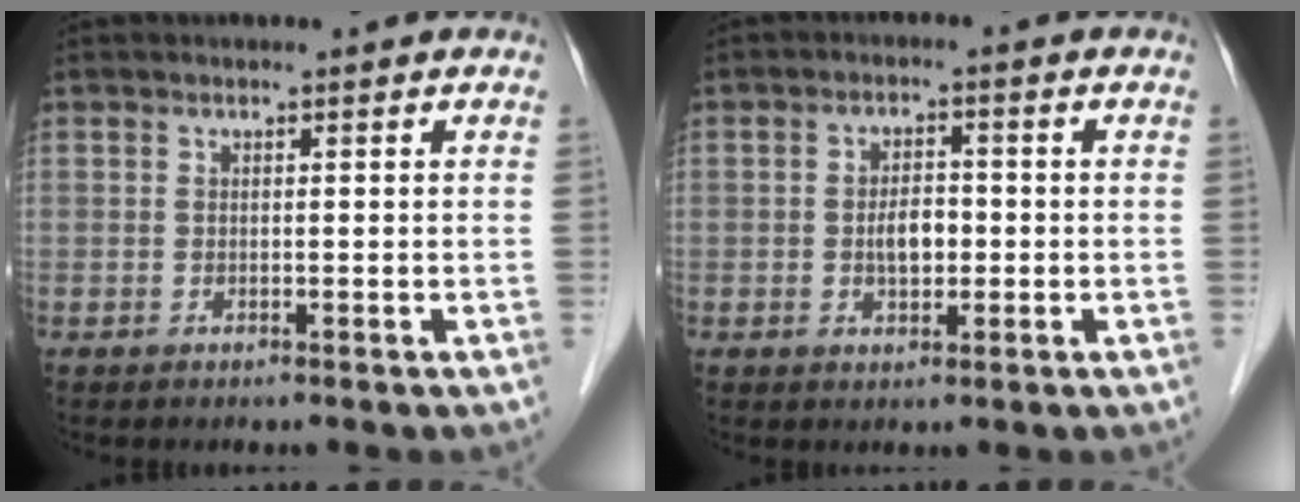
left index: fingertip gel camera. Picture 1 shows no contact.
{"total": 3.8, "force": [-0.6, 2.0, 3.2], "torque": [-0.058, 0.004, -0.008]}